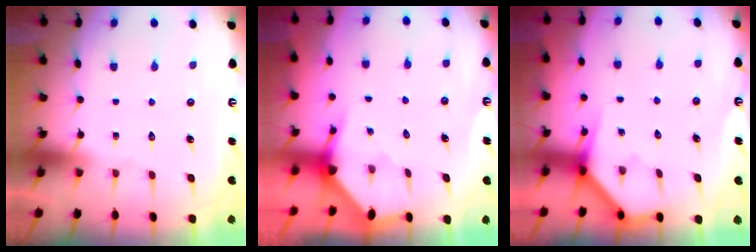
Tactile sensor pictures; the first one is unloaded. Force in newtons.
{"total": 3.0, "press": 3.0, "slide": 0.3}
{"total": 3.9, "press": 3.9, "slide": 0.2}